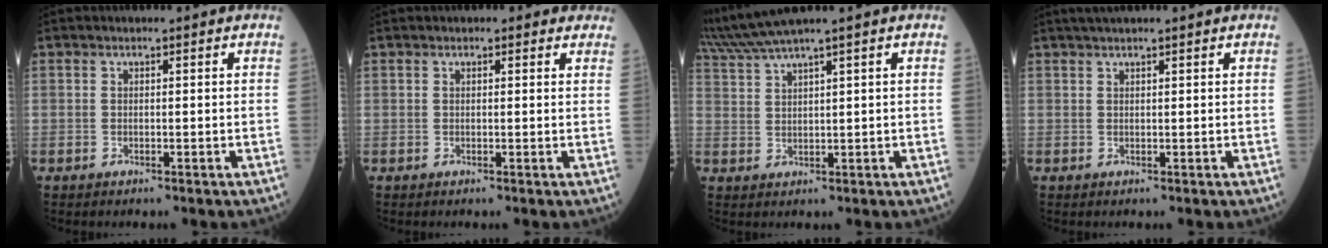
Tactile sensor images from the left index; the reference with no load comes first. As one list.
[{"total": 1.3, "force": [1.0, 0.8, 0.3], "torque": [0.001, 0.002, 0.001]}, {"total": 5.5, "force": [4.7, -1.7, 2.3], "torque": [-0.067, 0.009, 0.106]}, {"total": 3.7, "force": [3.0, -0.1, 2.0], "torque": [-0.027, 0.030, 0.052]}]